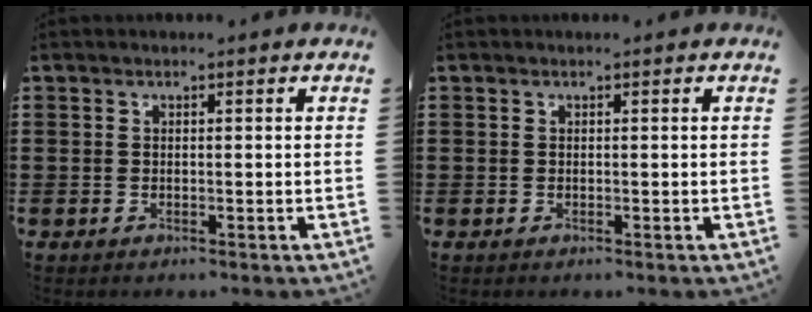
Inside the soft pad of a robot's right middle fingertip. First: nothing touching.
{"total": 0.0}